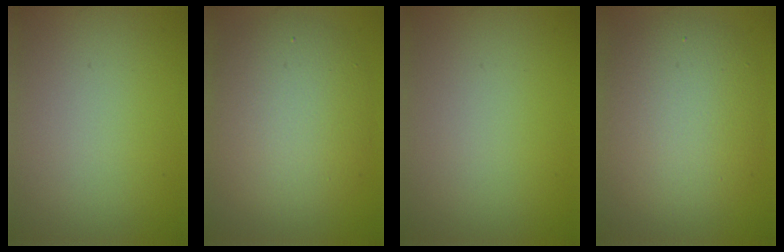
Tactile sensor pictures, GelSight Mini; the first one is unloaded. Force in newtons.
{"total": 7.4, "press": 7.4, "slide": 0.8}
{"total": 0.0}
{"total": 7.6, "press": 7.6, "slide": 0.4}